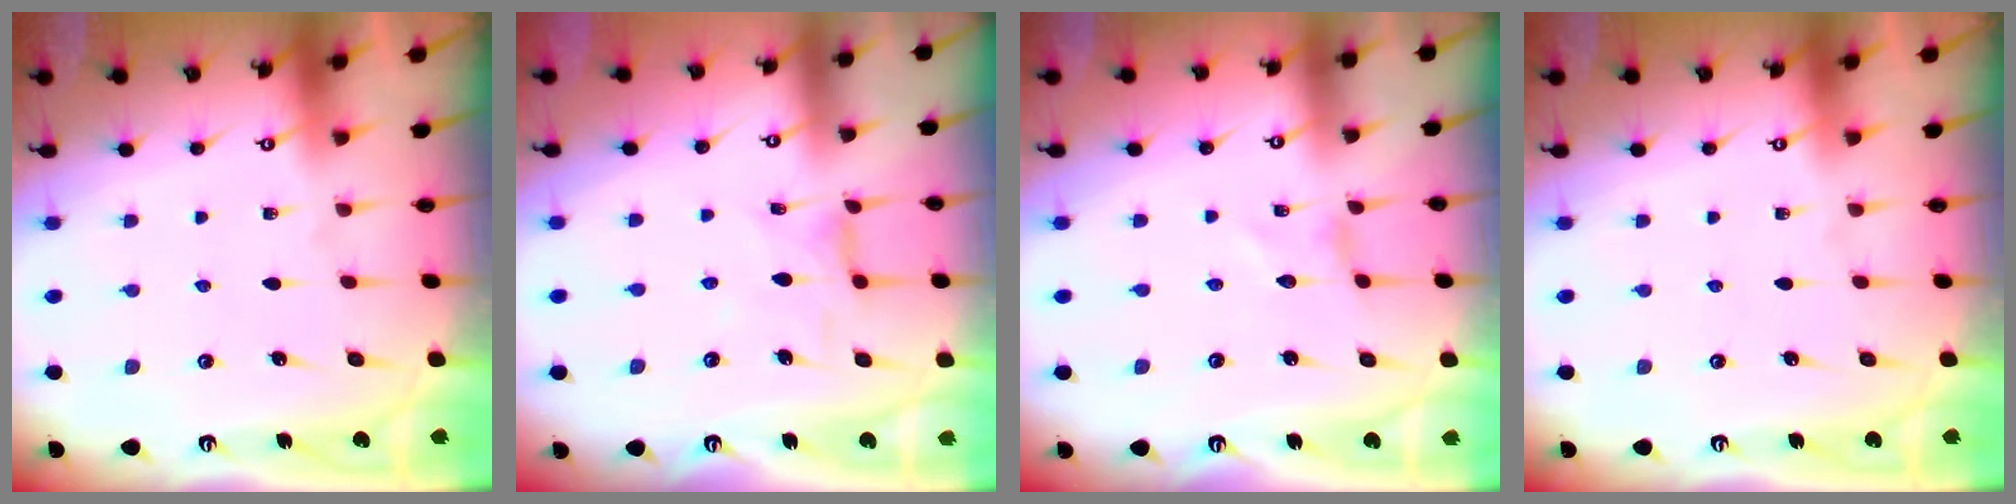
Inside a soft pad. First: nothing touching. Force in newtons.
{"total": 2.7, "press": 2.6, "slide": 0.5}
{"total": 0.0}
{"total": 0.0}